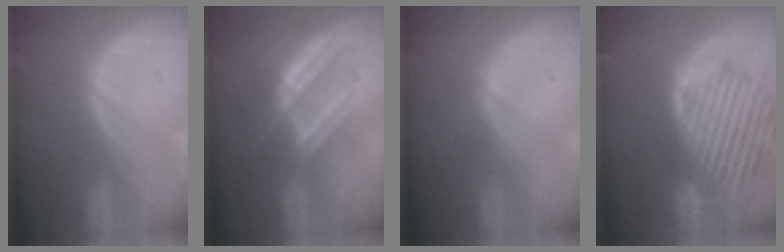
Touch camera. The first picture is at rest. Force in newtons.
{"total": 7.6, "press": 6.8, "slide": 3.4}
{"total": 0.0}
{"total": 13.5, "press": 11.7, "slide": 6.8}